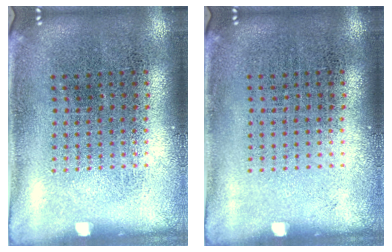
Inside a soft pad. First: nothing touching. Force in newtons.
{"total": 0.0}